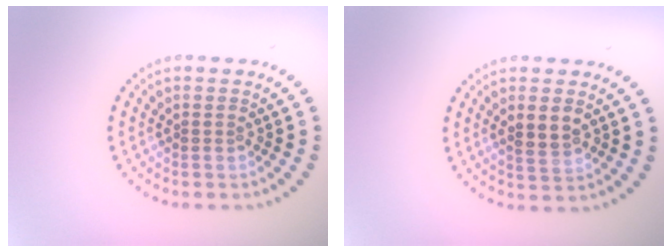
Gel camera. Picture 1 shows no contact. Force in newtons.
{"total": 2.5, "press": 2.4, "slide": 0.5}